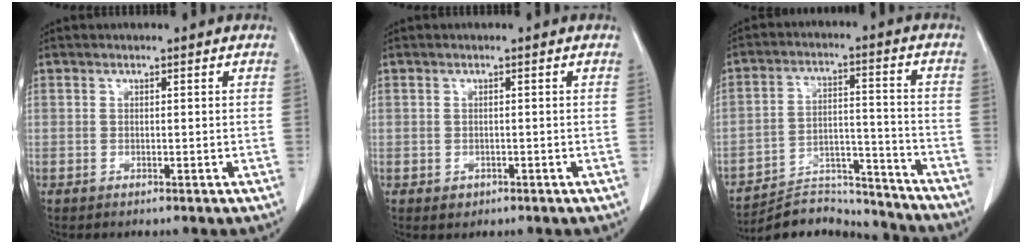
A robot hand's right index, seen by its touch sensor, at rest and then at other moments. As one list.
[{"total": 1.0, "force": [-0.3, 1.0, 0.2], "torque": [-0.002, 0.003, -0.002]}, {"total": 11.7, "force": [-11.5, 2.2, -0.7], "torque": [0.024, 0.048, -0.182]}]